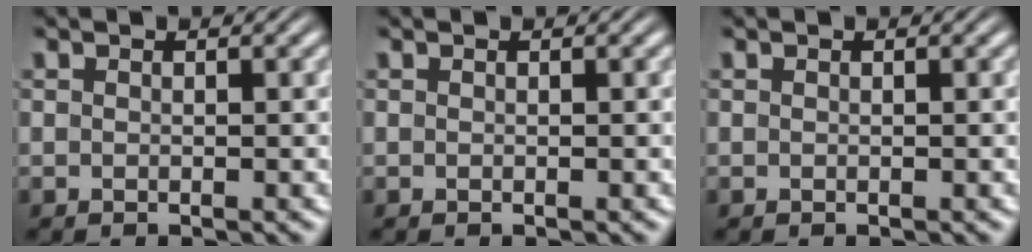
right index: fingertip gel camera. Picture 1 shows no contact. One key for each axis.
{"total": 0.0}
{"total": 0.0}